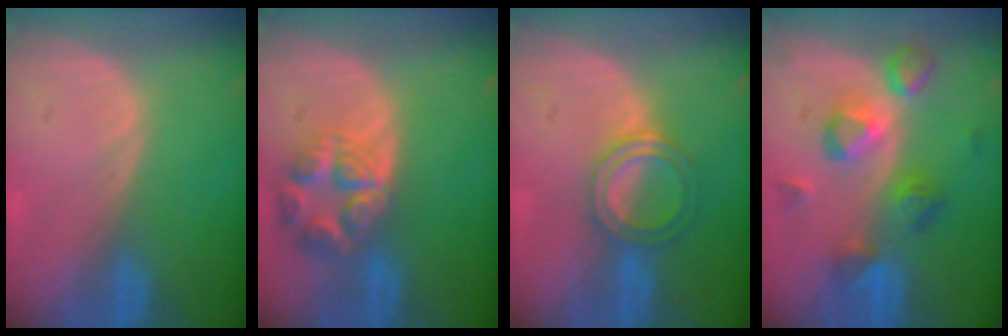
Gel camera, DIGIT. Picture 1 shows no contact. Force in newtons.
{"total": 7.6, "press": 6.7, "slide": 3.6}
{"total": 4.9, "press": 4.8, "slide": 1.1}
{"total": 7.4, "press": 7.4, "slide": 0.8}